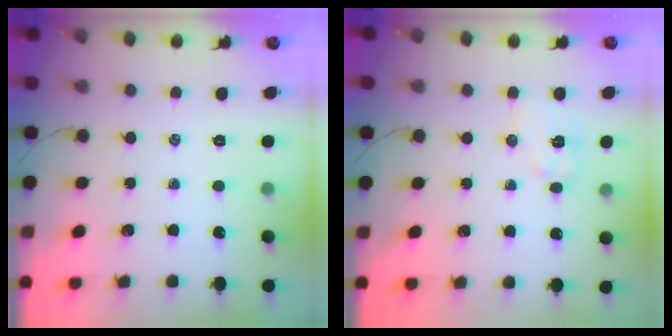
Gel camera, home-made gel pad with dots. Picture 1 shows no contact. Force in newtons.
{"total": 7.2, "press": 7.2, "slide": 0.8}